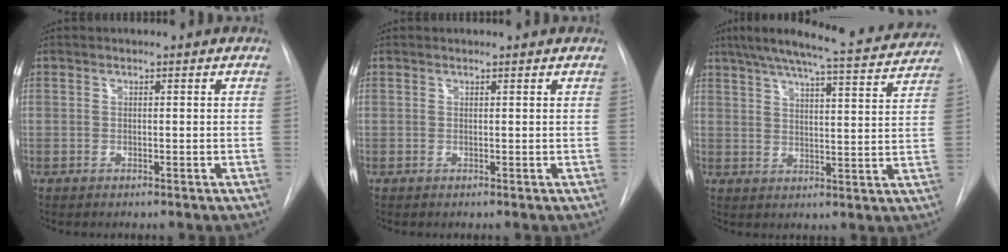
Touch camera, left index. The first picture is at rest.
{"total": 0.9, "force": [0.8, 0.3, 0.1], "torque": [-0.010, 0.008, 0.005]}
{"total": 19.1, "force": [17.1, 2.0, 8.2], "torque": [-0.131, -0.009, 0.215]}